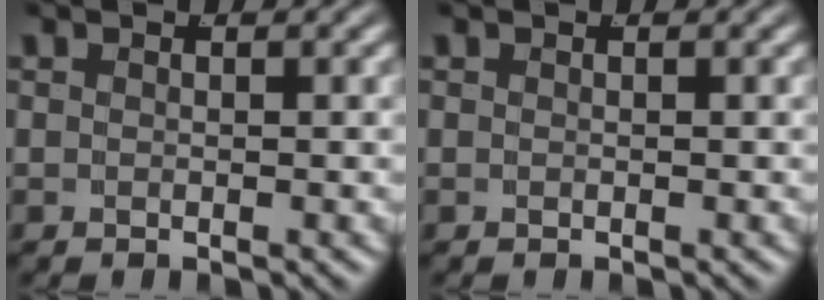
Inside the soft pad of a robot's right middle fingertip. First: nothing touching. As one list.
[{"total": 0.0}]